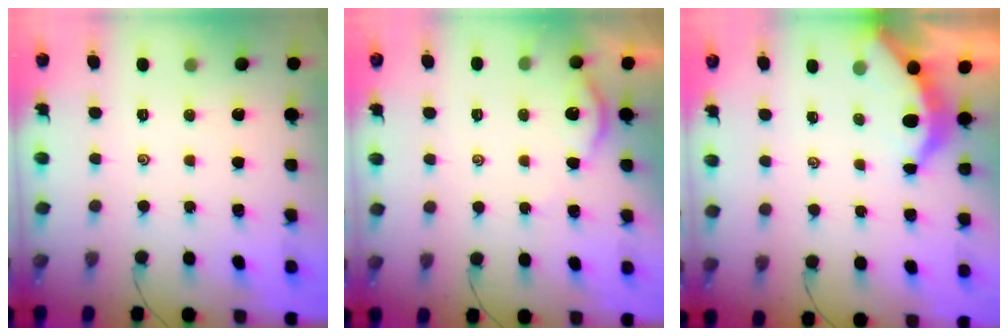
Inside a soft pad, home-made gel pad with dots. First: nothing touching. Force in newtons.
{"total": 2.9, "press": 2.9, "slide": 0.3}
{"total": 3.6, "press": 3.6, "slide": 0.4}